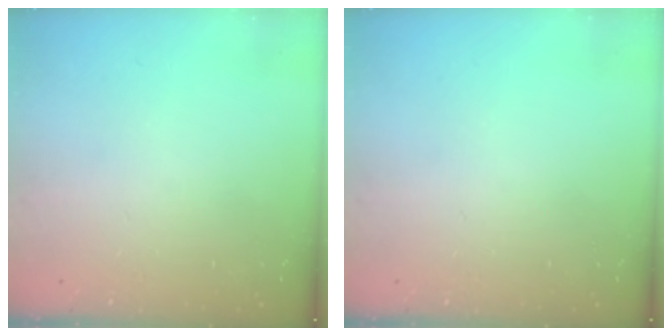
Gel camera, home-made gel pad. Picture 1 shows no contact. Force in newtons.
{"total": 0.0}